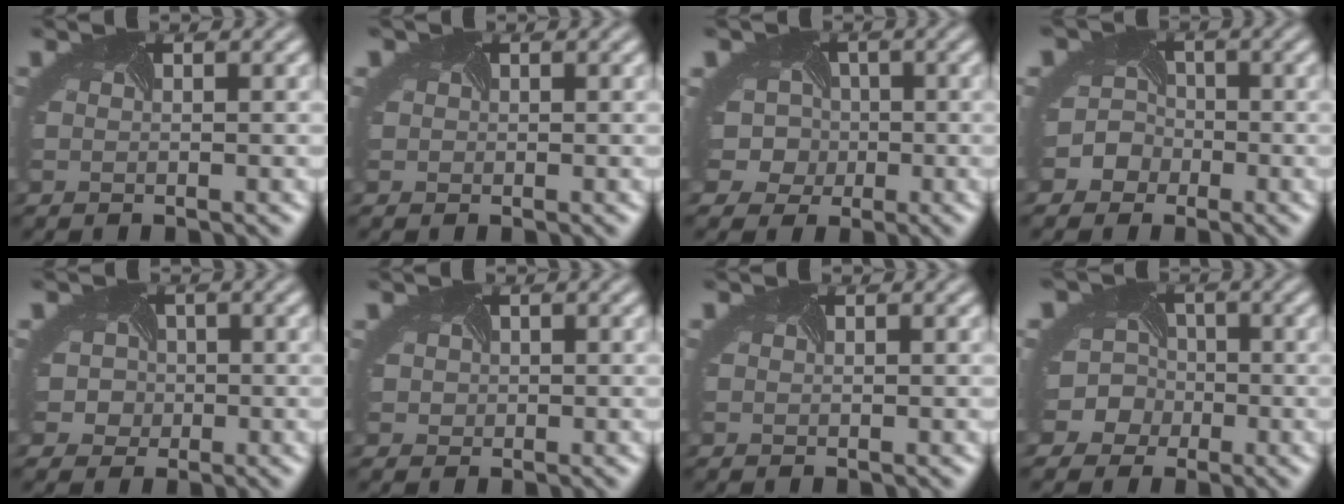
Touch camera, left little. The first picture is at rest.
{"total": 1.3, "force": [0.3, 1.3, 0.2], "torque": [0.001, 0.009, -0.006]}
{"total": 8.5, "force": [0.5, 7.9, 3.1], "torque": [-0.060, 0.027, -0.046]}
{"total": 5.8, "force": [-1.9, 5.4, 1.0], "torque": [-0.013, 0.015, -0.068]}
{"total": 4.5, "force": [-0.1, 4.4, 0.9], "torque": [-0.011, 0.023, -0.038]}
{"total": 1.5, "force": [0.5, 1.4, -0.3], "torque": [0.007, 0.012, -0.001]}
{"total": 0.0}
{"total": 9.1, "force": [-1.7, 8.6, 2.4], "torque": [-0.070, 0.015, -0.075]}